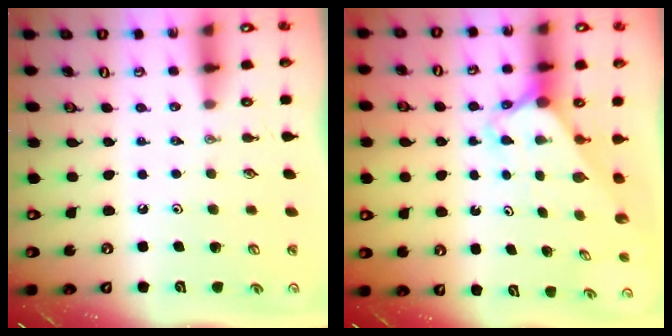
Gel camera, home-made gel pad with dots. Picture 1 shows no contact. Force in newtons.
{"total": 2.3, "press": 2.3, "slide": 0.2}